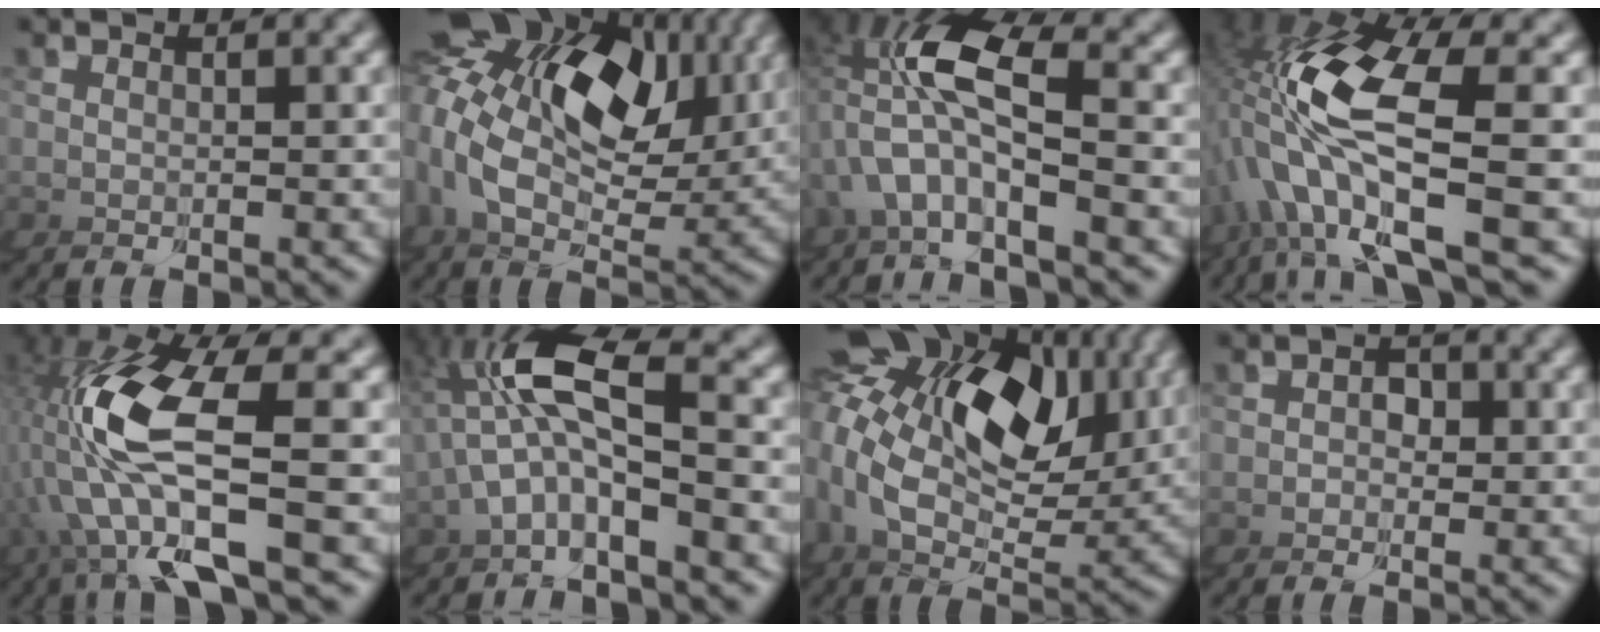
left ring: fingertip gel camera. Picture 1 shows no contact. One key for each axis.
{"total": 12.3, "fx": 2.6, "fy": 8.2, "fz": 8.8, "tx": -0.146, "ty": 0.018, "tz": 0.024}
{"total": 4.5, "fx": -1.1, "fy": 2.3, "fz": 3.7, "tx": -0.121, "ty": -0.005, "tz": -0.015}
{"total": 7.2, "fx": 0.9, "fy": 3.0, "fz": 6.5, "tx": -0.175, "ty": 0.012, "tz": 0.009}
{"total": 6.0, "fx": -0.4, "fy": 2.5, "fz": 5.5, "tx": -0.201, "ty": -0.009, "tz": 0.004}
{"total": 4.9, "fx": -1.0, "fy": 3.1, "fz": 3.7, "tx": -0.127, "ty": -0.011, "tz": -0.008}
{"total": 12.5, "fx": 3.5, "fy": 8.0, "fz": 8.9, "tx": -0.138, "ty": 0.029, "tz": 0.033}
{"total": 2.8, "fx": 0.2, "fy": 2.8, "fz": 0.1, "tx": -0.020, "ty": -0.009, "tz": 0.002}